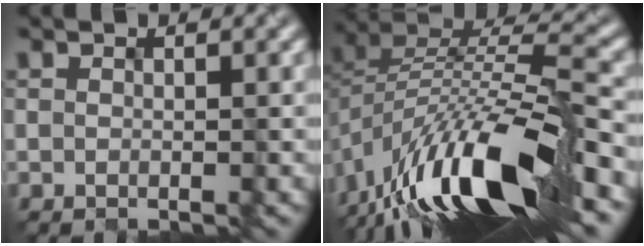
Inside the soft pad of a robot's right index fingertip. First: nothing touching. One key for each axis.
{"total": 15.4, "fx": -8.1, "fy": 5.1, "fz": 12.0, "tx": -0.223, "ty": 0.009, "tz": -0.141}